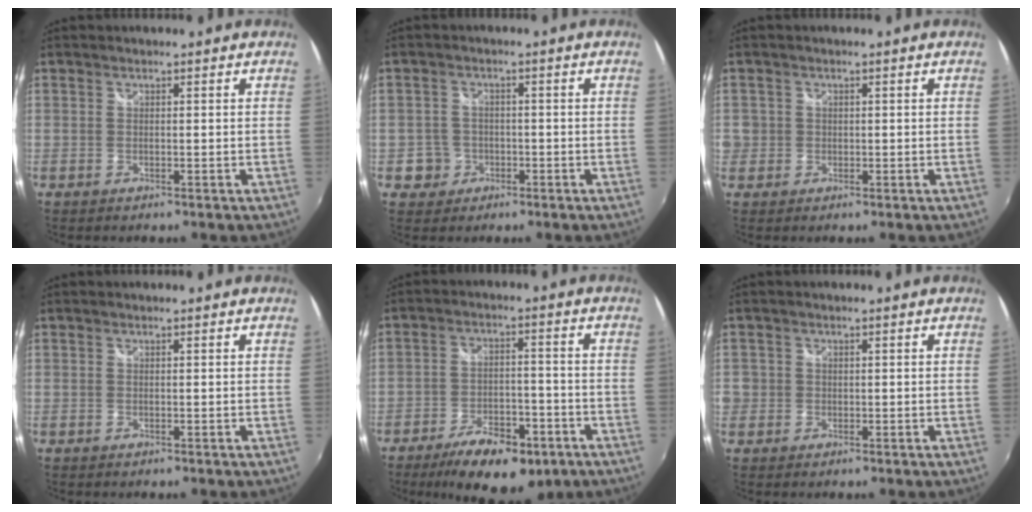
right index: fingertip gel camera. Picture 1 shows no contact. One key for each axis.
{"total": 4.5, "fx": -1.5, "fy": 4.2, "fz": 0.1, "tx": -0.009, "ty": 0.021, "tz": -0.022}
{"total": 3.0, "fx": -0.2, "fy": 3.0, "fz": 0.4, "tx": -0.011, "ty": 0.001, "tz": -0.003}
{"total": 0.0}
{"total": 15.1, "fx": -9.7, "fy": 6.6, "fz": 9.4, "tx": -0.177, "ty": -0.007, "tz": -0.140}
{"total": 2.8, "fx": -0.4, "fy": 2.8, "fz": 0.5, "tx": -0.012, "ty": -0.001, "tz": -0.008}